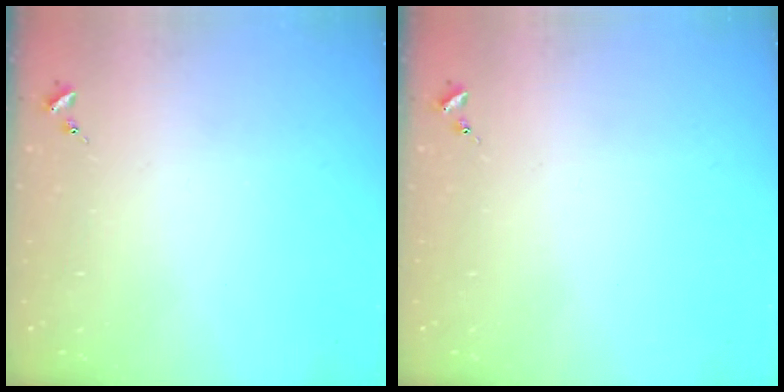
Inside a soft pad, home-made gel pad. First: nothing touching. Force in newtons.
{"total": 0.0}